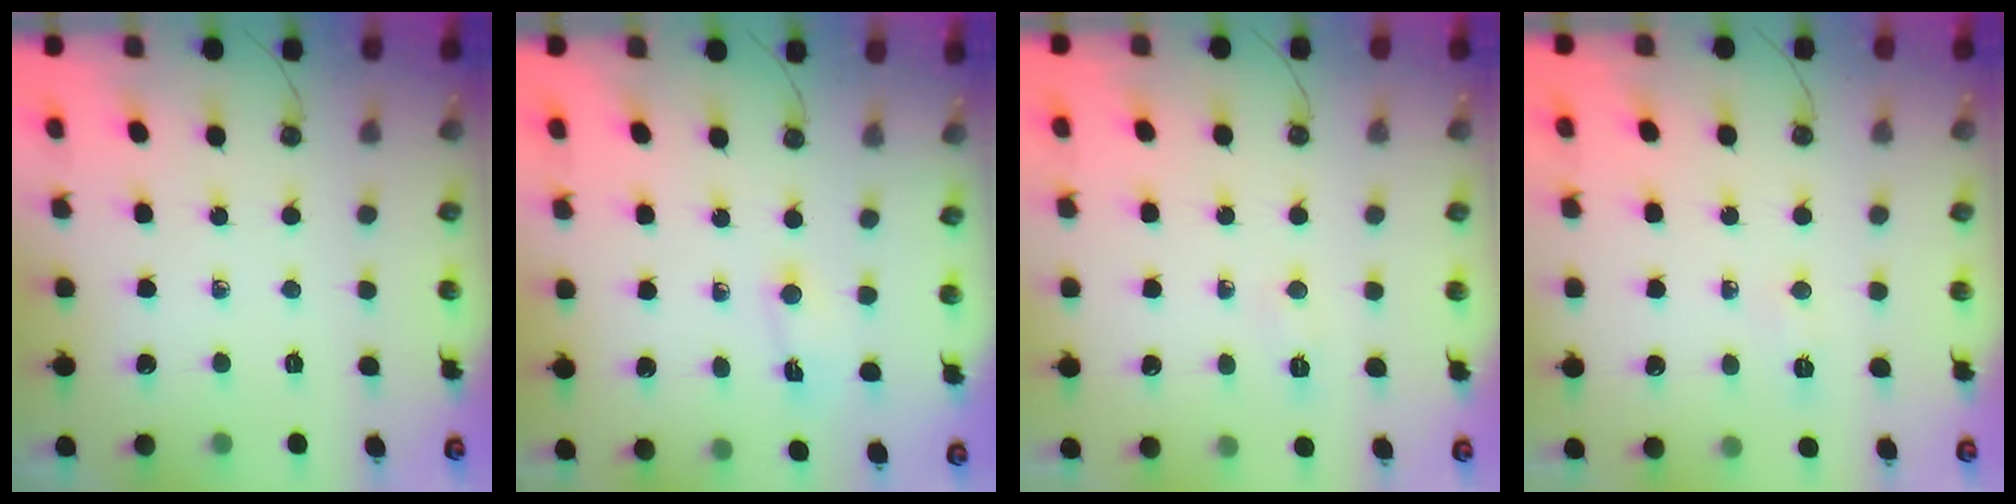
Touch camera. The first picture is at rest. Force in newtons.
{"total": 2.0, "press": 2.0, "slide": 0.3}
{"total": 14.3, "press": 5.5, "slide": 13.2}
{"total": 5.3, "press": 5.2, "slide": 0.7}